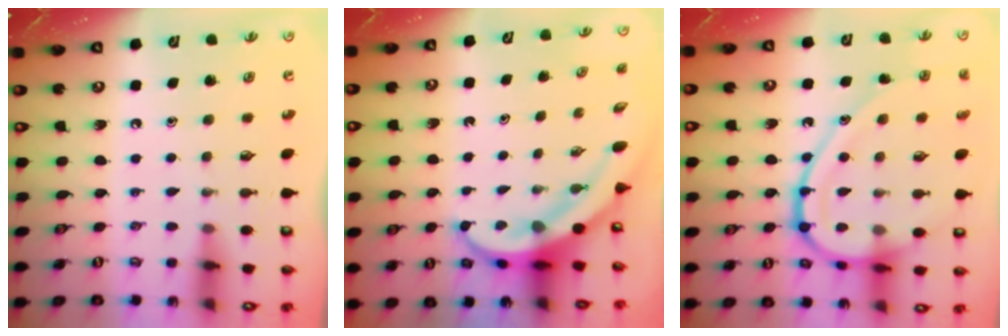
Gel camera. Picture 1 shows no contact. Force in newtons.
{"total": 7.9, "press": 7.8, "slide": 1.6}
{"total": 18.6, "press": 18.5, "slide": 1.0}